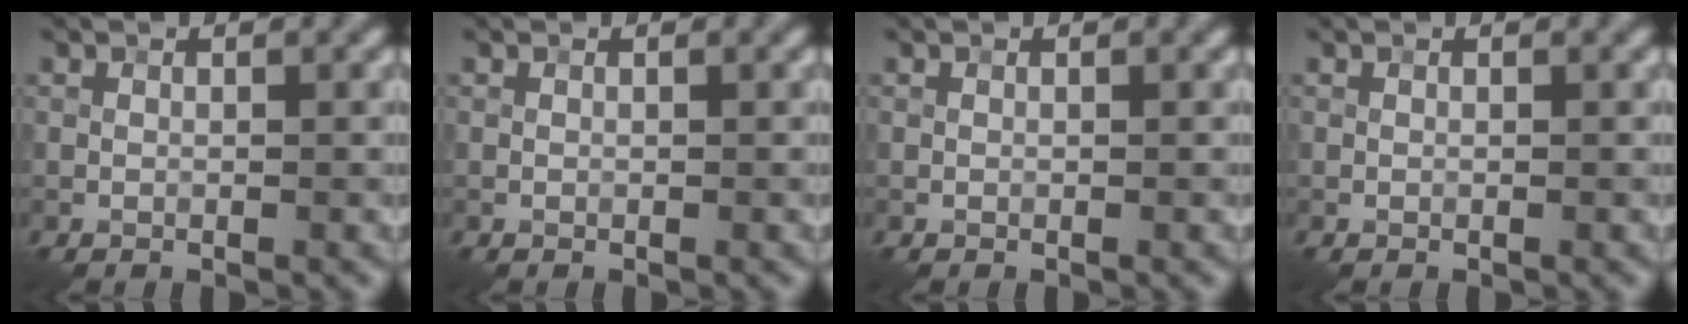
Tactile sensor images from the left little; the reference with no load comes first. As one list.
[{"total": 0.0}, {"total": 0.0}, {"total": 0.0}]